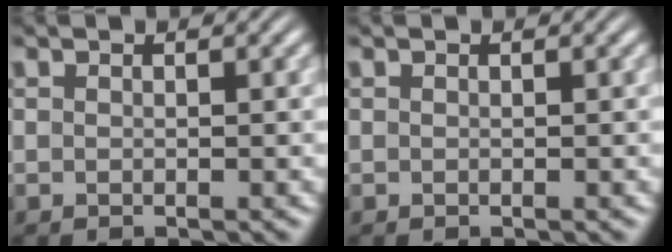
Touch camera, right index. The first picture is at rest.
{"total": 0.0}